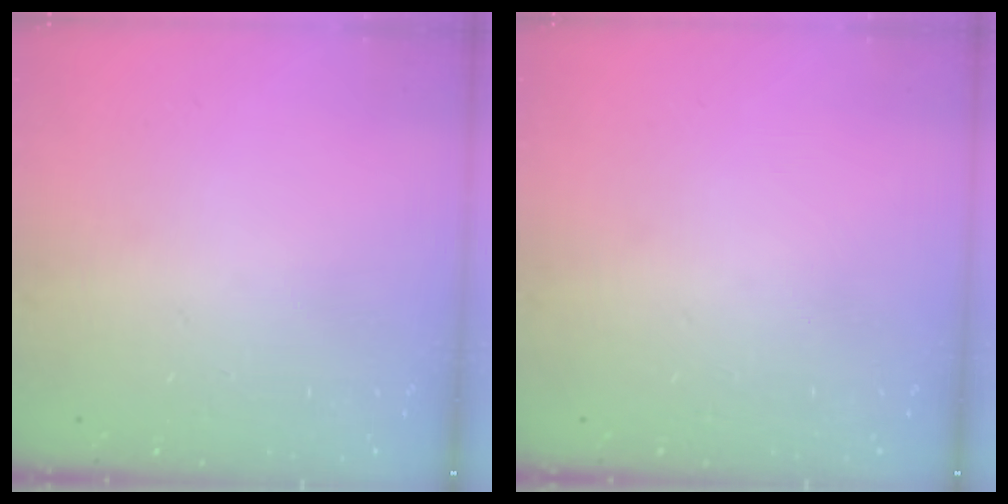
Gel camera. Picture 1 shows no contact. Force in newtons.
{"total": 0.0}